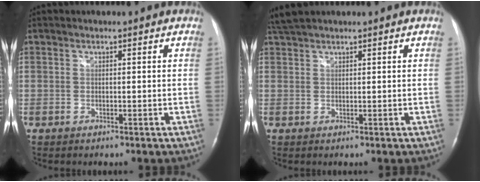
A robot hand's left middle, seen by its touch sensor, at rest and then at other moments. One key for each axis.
{"total": 3.2, "fx": 3.0, "fy": 0.3, "fz": 1.2, "tx": -0.034, "ty": 0.021, "tz": 0.062}